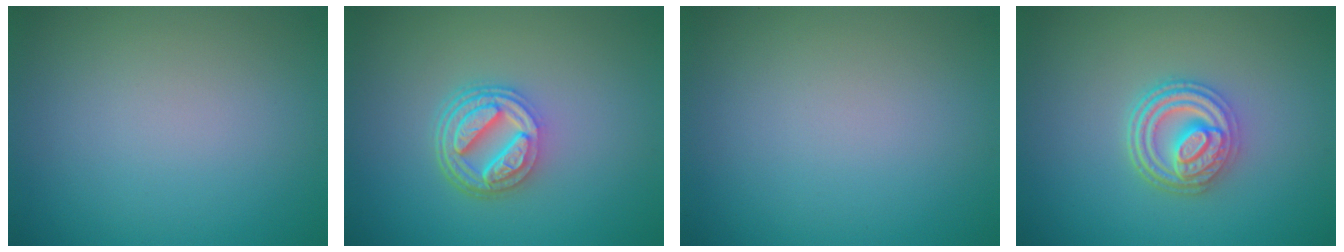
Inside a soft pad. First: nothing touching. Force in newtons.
{"total": 5.2, "press": 3.9, "slide": 3.4}
{"total": 0.0}
{"total": 4.7, "press": 3.7, "slide": 2.9}